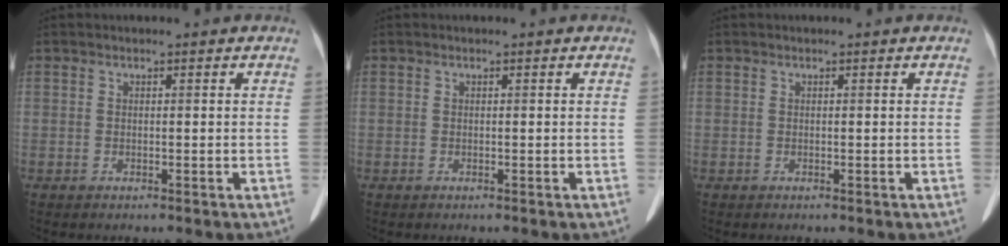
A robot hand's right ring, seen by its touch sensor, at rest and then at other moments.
{"total": 0.0}
{"total": 0.0}